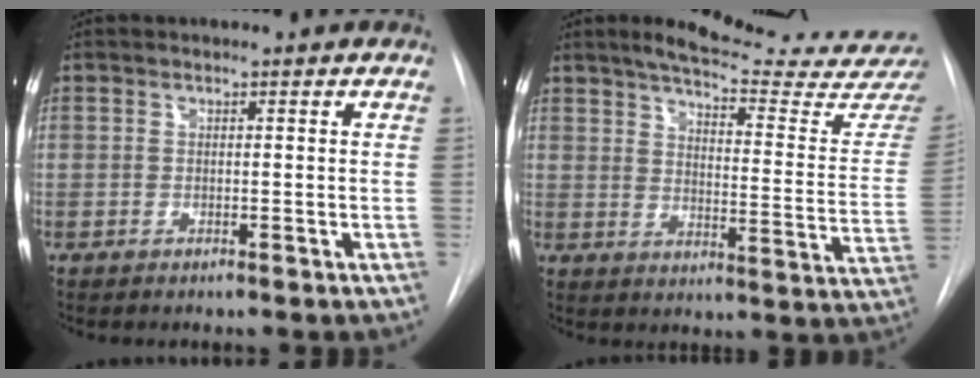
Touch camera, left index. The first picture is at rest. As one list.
[{"total": 22.0, "force": [20.5, 1.0, 8.0], "torque": [-0.110, -0.098, 0.242]}]